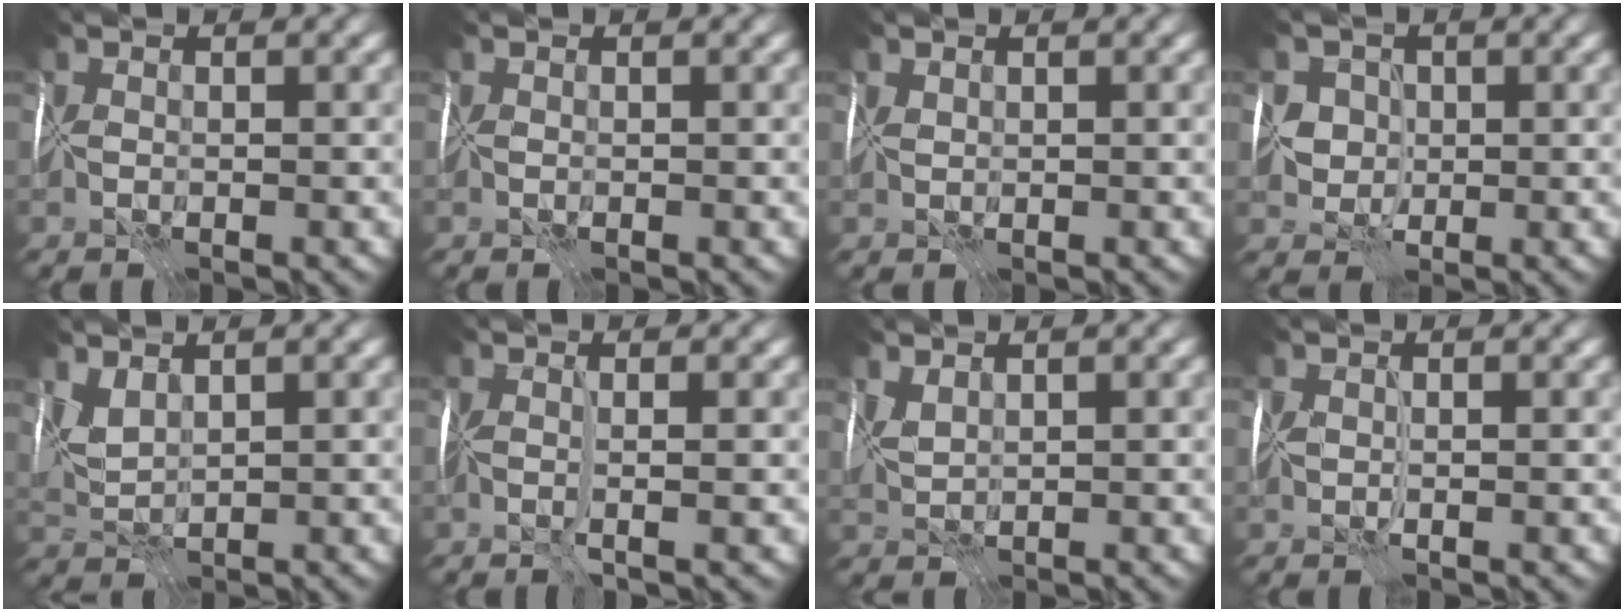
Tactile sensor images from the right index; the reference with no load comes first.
{"total": 0.0}
{"total": 0.6, "force": [0.6, 0.1, 0.1], "torque": [-0.008, 0.006, 0.011]}
{"total": 3.9, "force": [0.8, 3.4, 1.8], "torque": [-0.026, 0.012, 0.008]}
{"total": 2.3, "force": [1.5, 0.9, 1.5], "torque": [-0.039, 0.002, 0.034]}
{"total": 2.3, "force": [0.0, 0.4, 2.3], "torque": [-0.032, 0.000, -0.002]}
{"total": 1.5, "force": [1.0, 0.5, 1.0], "torque": [-0.030, 0.003, 0.025]}
{"total": 1.5, "force": [0.3, 0.6, 1.3], "torque": [-0.022, 0.001, 0.005]}